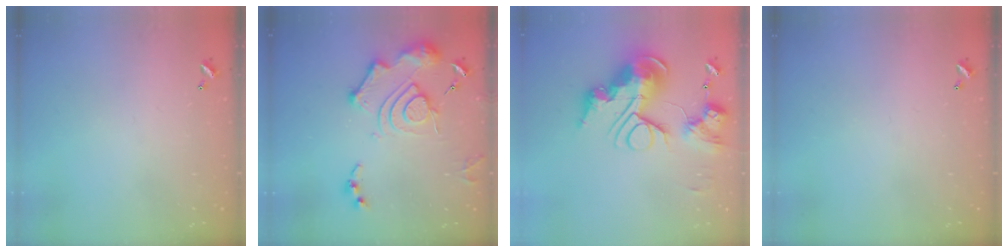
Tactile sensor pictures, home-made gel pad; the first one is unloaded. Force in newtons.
{"total": 15.2, "press": 15.1, "slide": 1.7}
{"total": 0.9, "press": 0.9, "slide": 0.0}
{"total": 0.0}